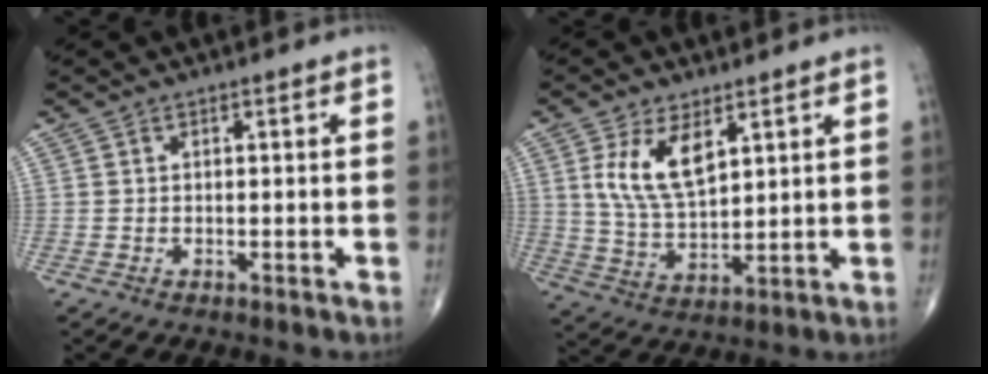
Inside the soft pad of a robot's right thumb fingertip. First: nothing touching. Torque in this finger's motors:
{"motor_torque": [0.10, 0.14, 0.11, 0.00, 0.23]}